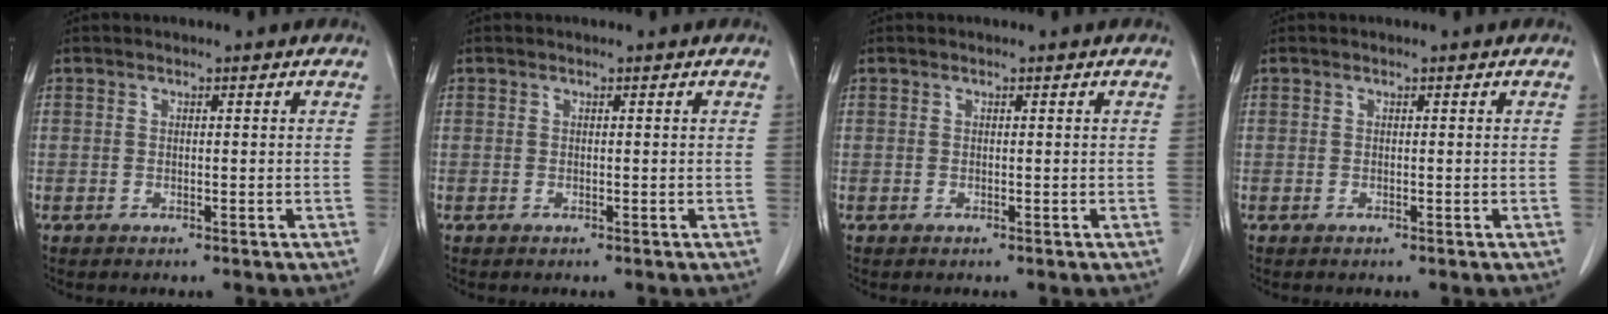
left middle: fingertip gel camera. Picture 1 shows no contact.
{"total": 0.0}
{"total": 0.0}
{"total": 0.0}